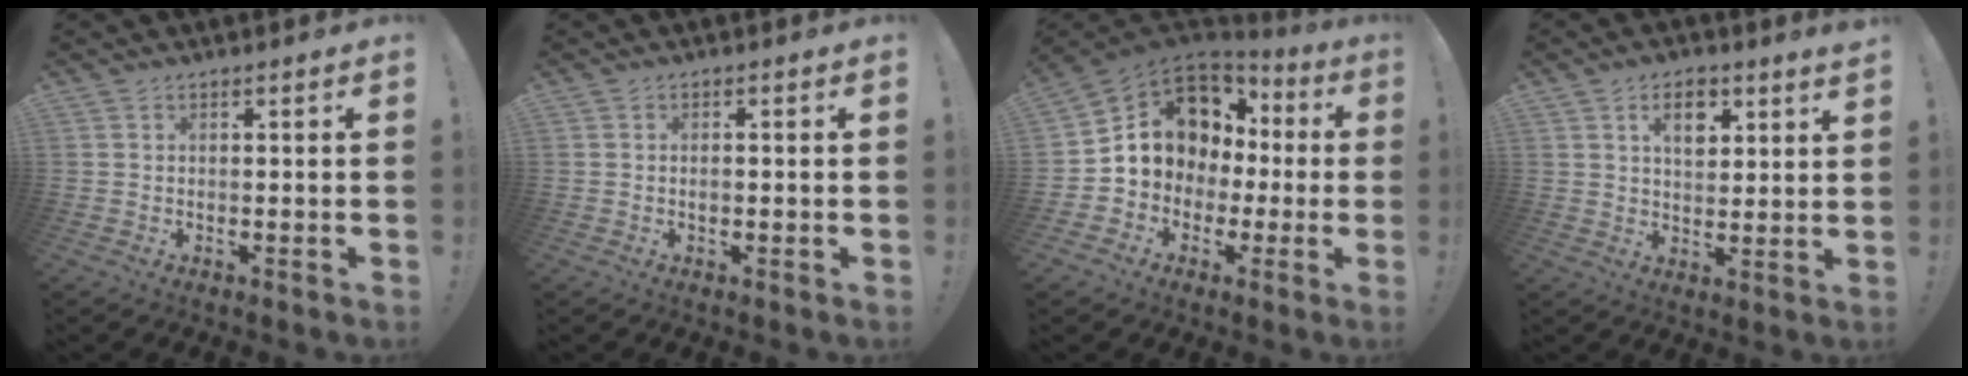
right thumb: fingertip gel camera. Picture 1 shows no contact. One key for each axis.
{"total": 0.9, "fx": -0.4, "fy": 0.4, "fz": 0.7, "tx": -0.009, "ty": 0.001, "tz": -0.009}
{"total": 11.2, "fx": 2.6, "fy": 10.0, "fz": 4.3, "tx": -0.062, "ty": -0.023, "tz": 0.069}
{"total": 6.9, "fx": 4.0, "fy": 3.0, "fz": 4.8, "tx": -0.064, "ty": -0.018, "tz": 0.064}